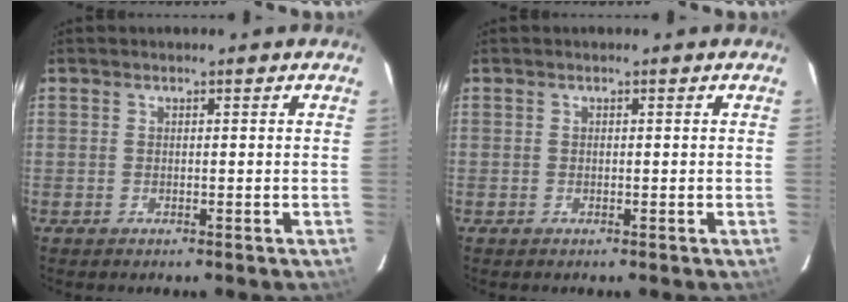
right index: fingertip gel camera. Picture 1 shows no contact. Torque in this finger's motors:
{"motor_torque": [0.14, 0.16, 0.00, 0.01]}